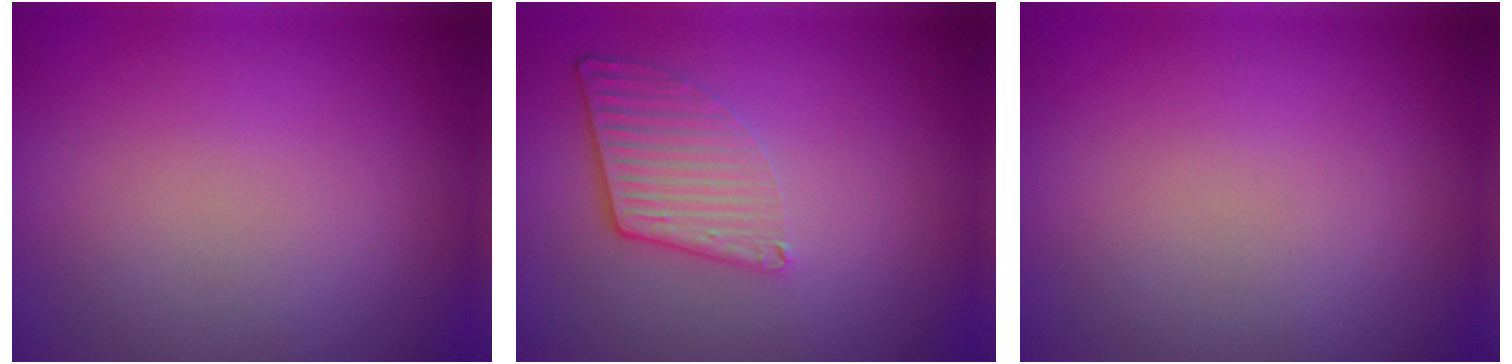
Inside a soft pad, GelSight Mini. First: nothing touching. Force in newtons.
{"total": 3.6, "press": 2.6, "slide": 2.4}
{"total": 0.0}